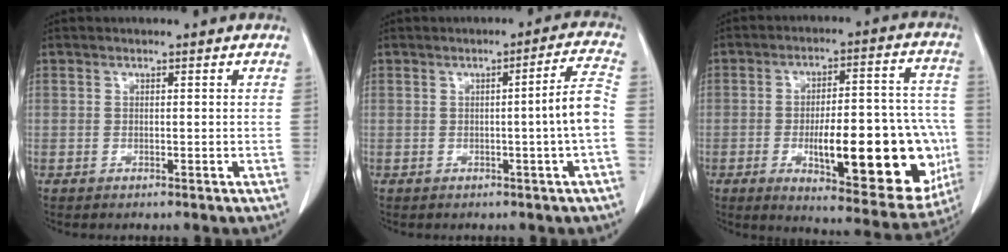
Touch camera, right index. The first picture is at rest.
{"total": 5.6, "force": [-1.1, -1.2, 5.4], "torque": [-0.072, 0.004, -0.017]}
{"total": 23.8, "force": [-5.6, 6.9, 22.1], "torque": [-0.237, 0.016, -0.053]}